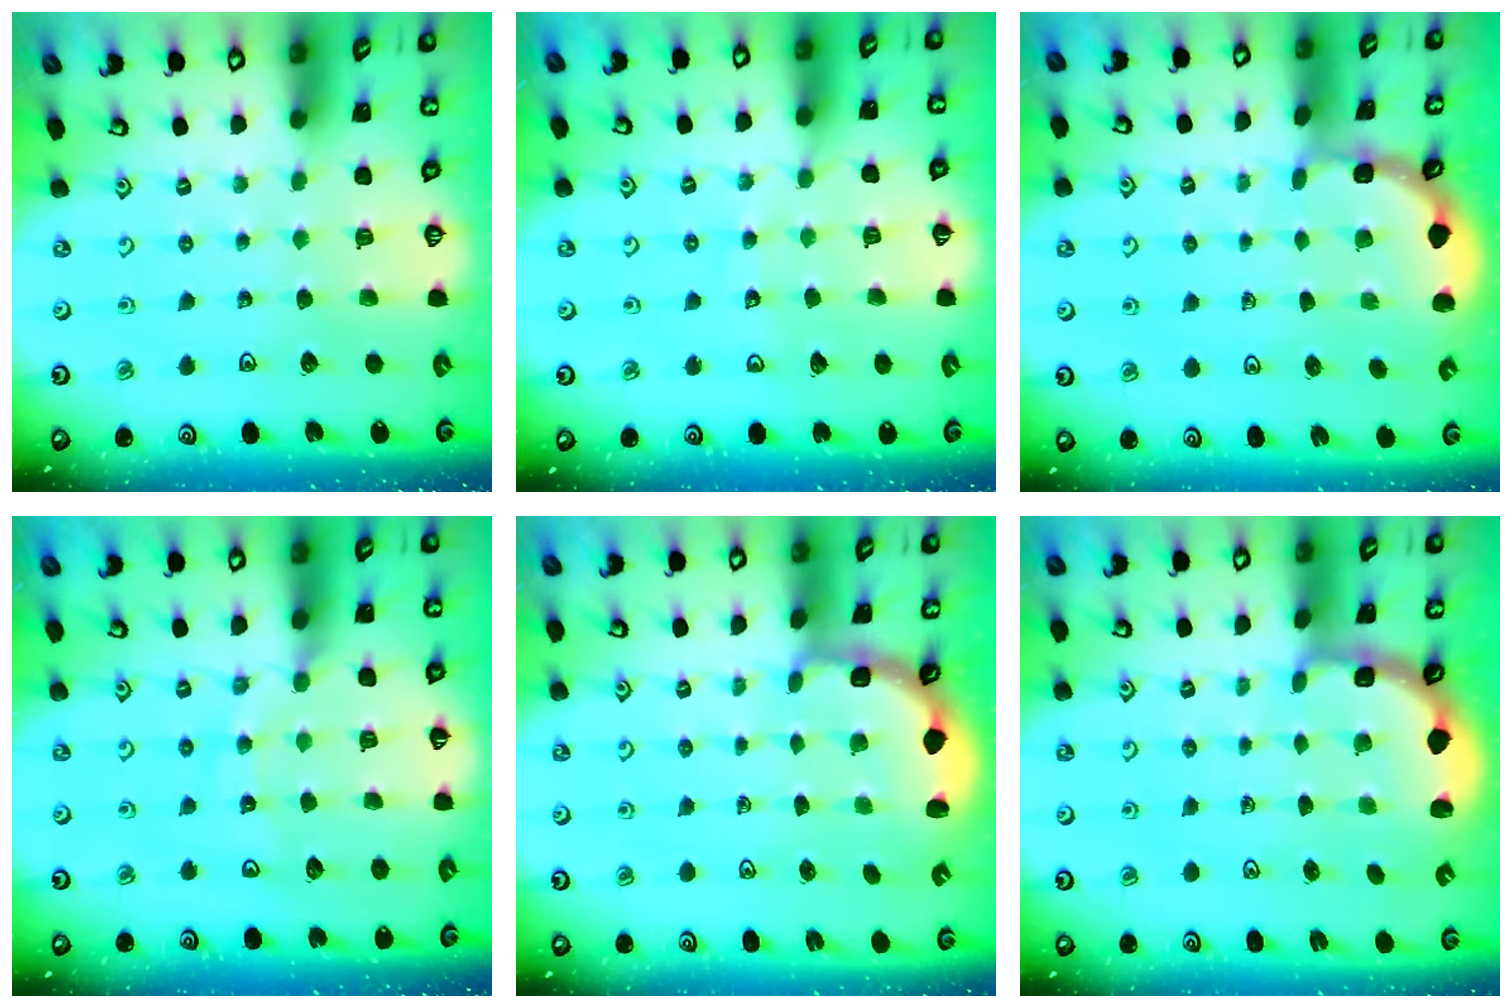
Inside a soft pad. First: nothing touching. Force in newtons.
{"total": 6.2, "press": 6.2, "slide": 0.9}
{"total": 1.5, "press": 1.5, "slide": 0.2}
{"total": 12.2, "press": 12.2, "slide": 1.4}
{"total": 2.8, "press": 2.3, "slide": 1.7}
{"total": 2.5, "press": 2.2, "slide": 1.1}